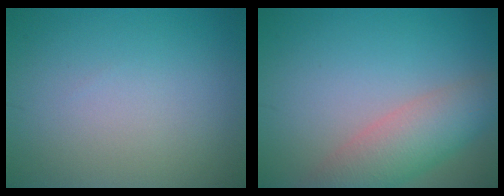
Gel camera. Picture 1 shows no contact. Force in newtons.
{"total": 5.5, "press": 5.5, "slide": 0.3}